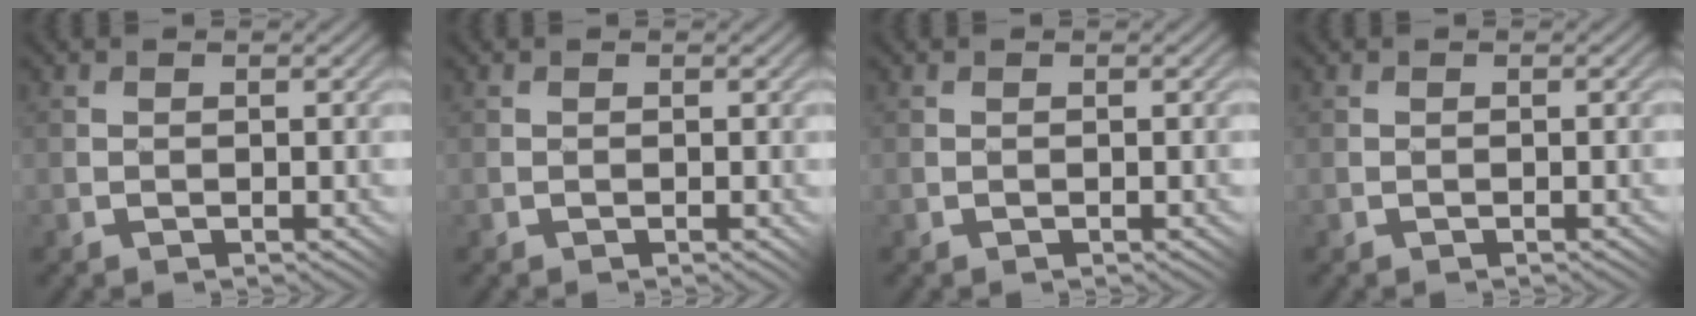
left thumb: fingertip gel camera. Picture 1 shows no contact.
{"total": 0.0}
{"total": 0.0}
{"total": 0.0}